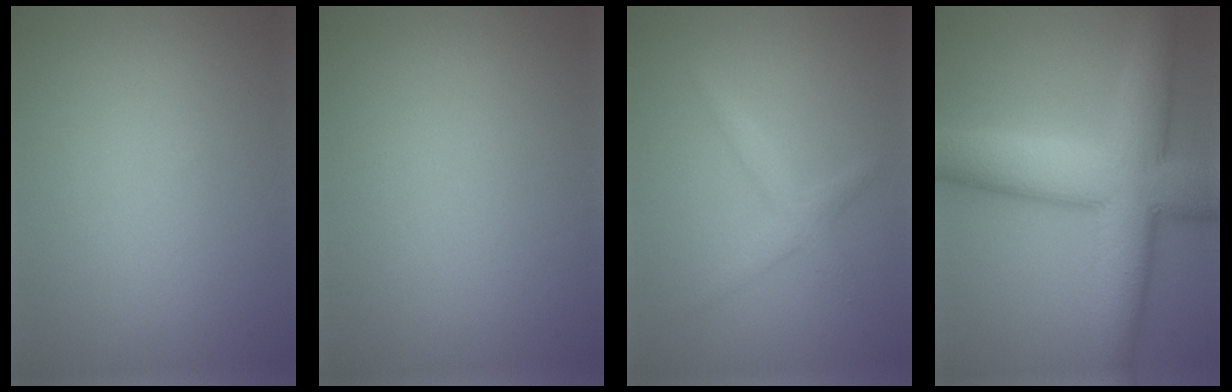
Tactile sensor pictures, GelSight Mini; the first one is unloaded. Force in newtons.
{"total": 0.0}
{"total": 2.0, "press": 2.0, "slide": 0.1}
{"total": 11.3, "press": 11.3, "slide": 0.1}